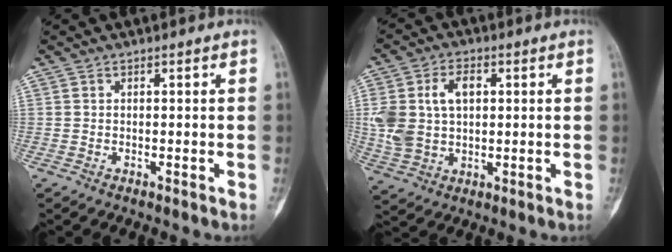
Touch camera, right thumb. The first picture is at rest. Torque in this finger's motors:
{"motor_torque": [0.20, 1.82, 0.08, -0.06, 0.37]}